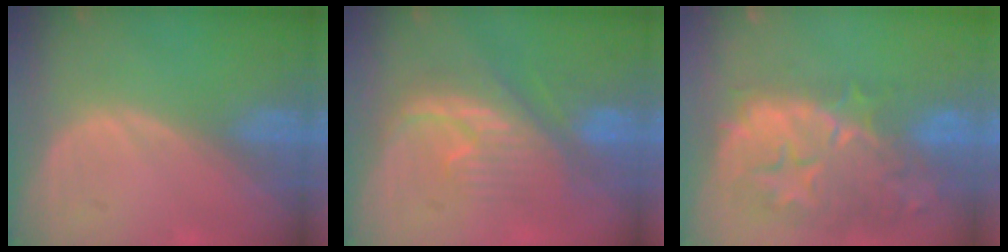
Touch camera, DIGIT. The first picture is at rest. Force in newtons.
{"total": 7.9, "press": 7.9, "slide": 1.1}
{"total": 12.9, "press": 11.5, "slide": 5.8}